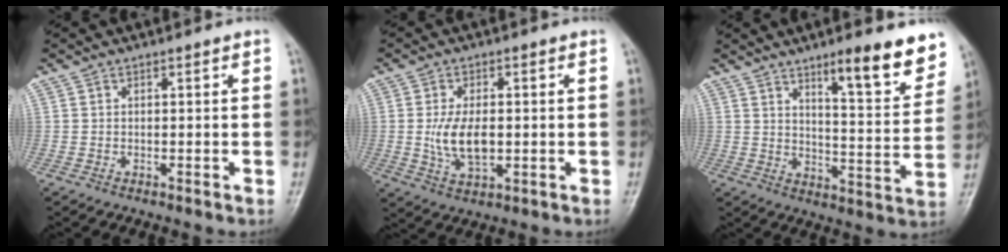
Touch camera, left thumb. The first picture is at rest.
{"total": 7.8, "force": [-0.3, 4.2, 6.6], "torque": [-0.124, -0.007, -0.001]}
{"total": 13.2, "force": [8.8, 2.7, 9.4], "torque": [-0.102, -0.059, 0.130]}